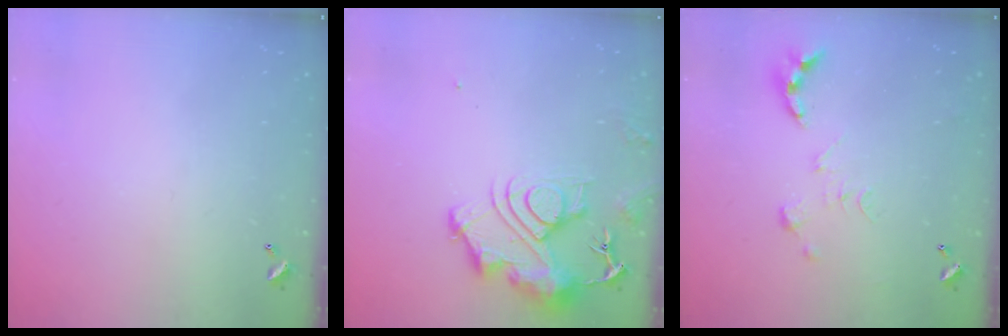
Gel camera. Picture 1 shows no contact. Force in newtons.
{"total": 12.2, "press": 12.1, "slide": 1.4}
{"total": 0.0}